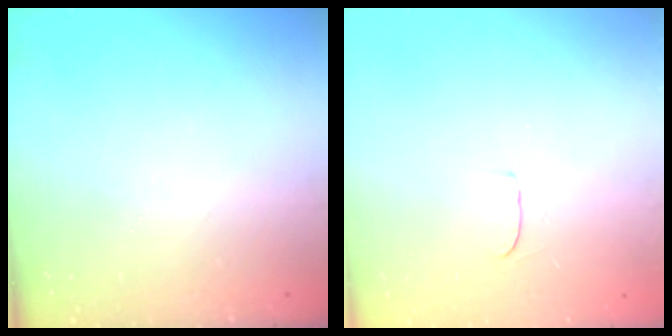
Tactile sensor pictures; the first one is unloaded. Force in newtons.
{"total": 4.1, "press": 4.1, "slide": 0.3}